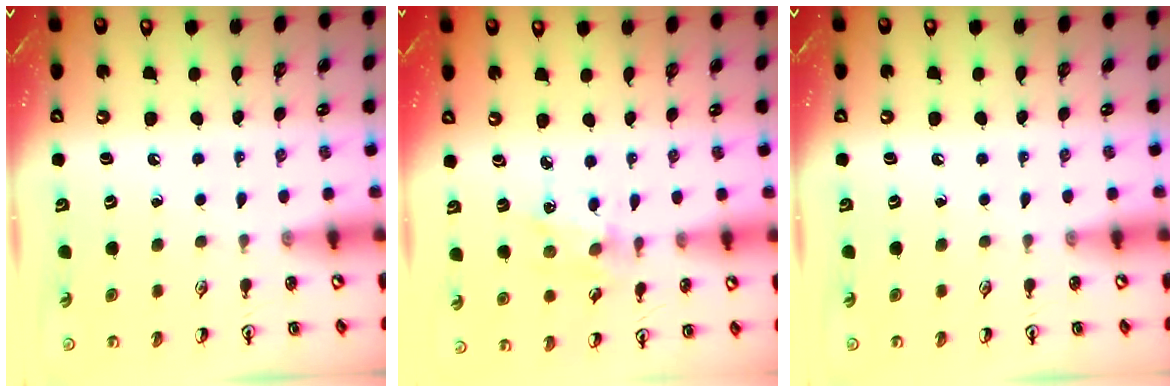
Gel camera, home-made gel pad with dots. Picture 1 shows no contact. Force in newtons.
{"total": 2.0, "press": 2.0, "slide": 0.4}
{"total": 0.0}